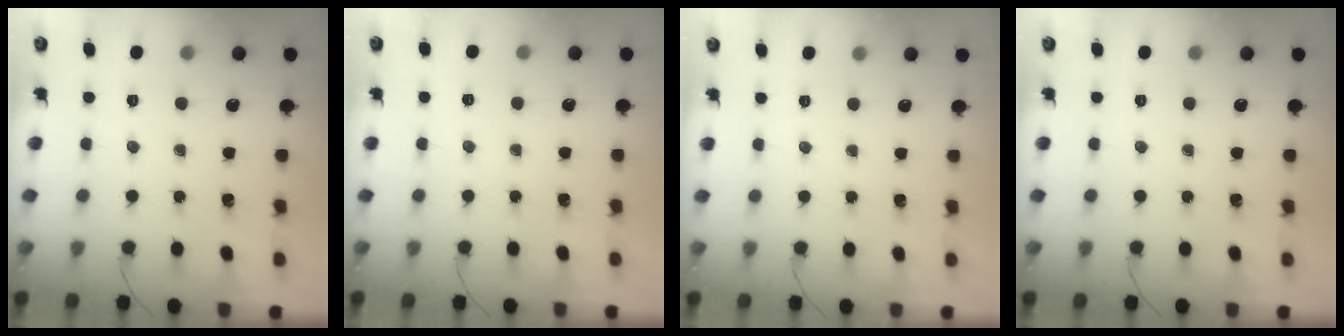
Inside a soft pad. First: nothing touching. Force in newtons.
{"total": 2.0, "press": 1.6, "slide": 1.2}
{"total": 2.4, "press": 2.4, "slide": 0.5}
{"total": 0.0}